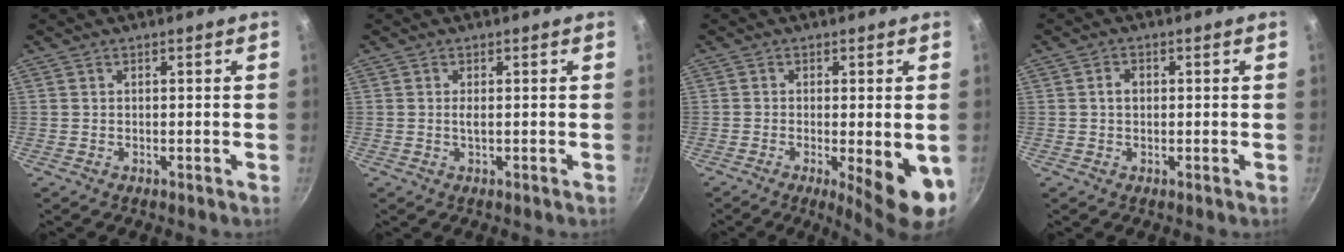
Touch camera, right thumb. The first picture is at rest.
{"total": 1.0, "force": [0.0, 0.2, 1.0], "torque": [-0.022, -0.002, 0.000]}
{"total": 12.9, "force": [-3.4, 3.8, 11.8], "torque": [-0.145, -0.005, -0.038]}
{"total": 2.0, "force": [0.1, 1.5, 1.3], "torque": [-0.015, 0.006, 0.002]}